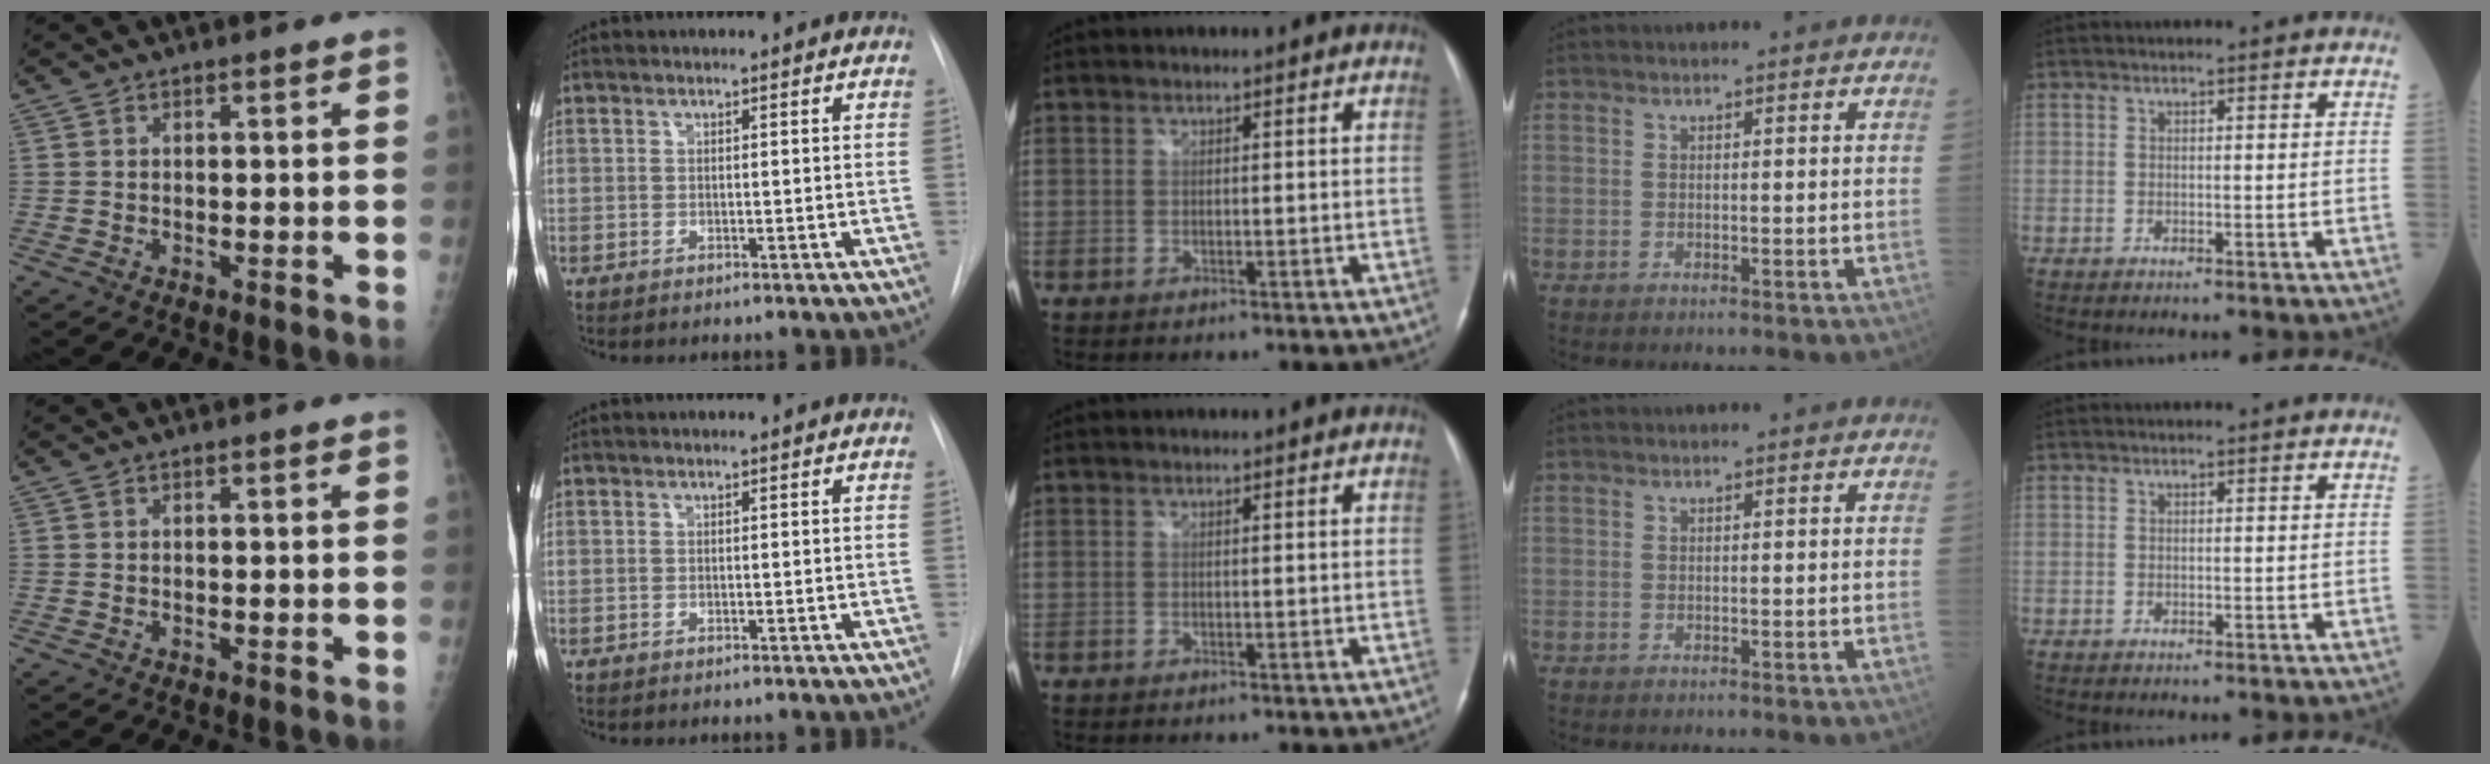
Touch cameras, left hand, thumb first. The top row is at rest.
{}